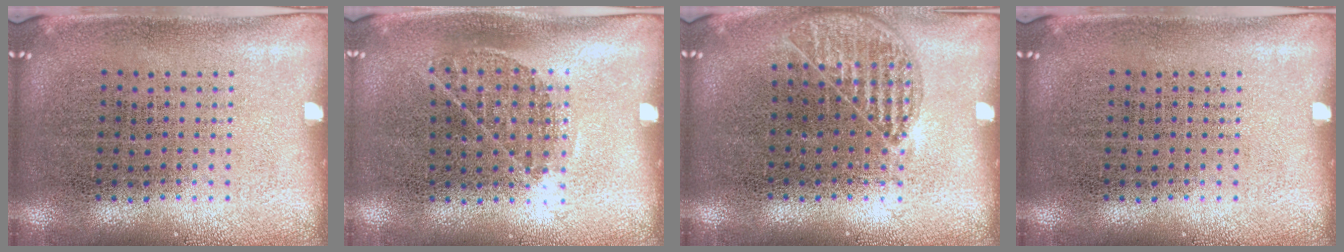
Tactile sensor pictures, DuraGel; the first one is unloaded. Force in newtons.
{"total": 0.8, "press": 0.6, "slide": 0.6}
{"total": 1.0, "press": 1.0, "slide": 0.3}
{"total": 0.0}